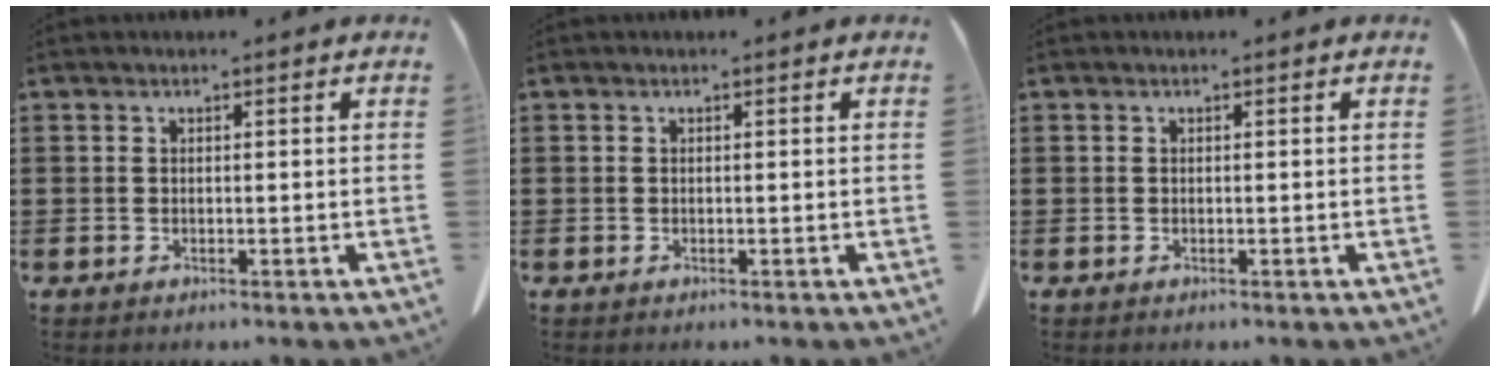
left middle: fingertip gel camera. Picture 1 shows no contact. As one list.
[{"total": 0.0}, {"total": 0.0}]